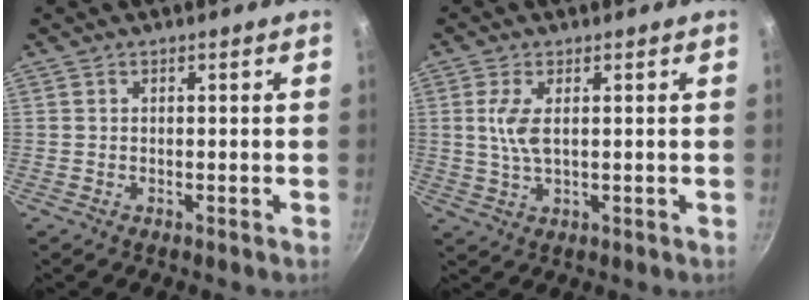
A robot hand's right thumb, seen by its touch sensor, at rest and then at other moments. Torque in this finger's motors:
{"motor_torque": [-0.52, 0.73, 0.01, 0.20, 0.20]}